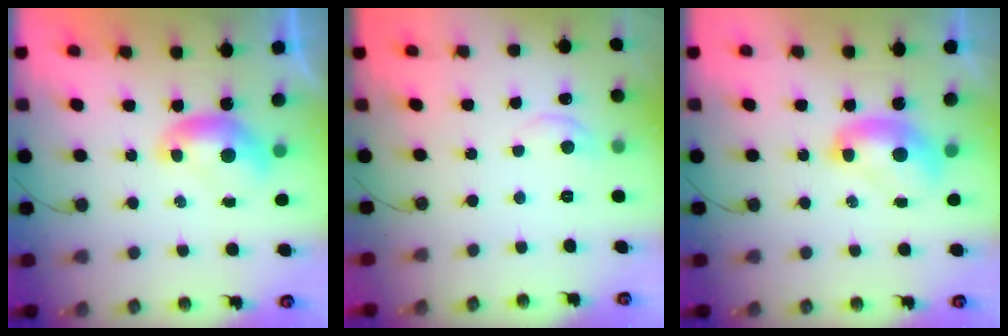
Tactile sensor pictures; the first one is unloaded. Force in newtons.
{"total": 0.8, "press": 0.5, "slide": 0.6}
{"total": 2.2, "press": 2.2, "slide": 0.2}